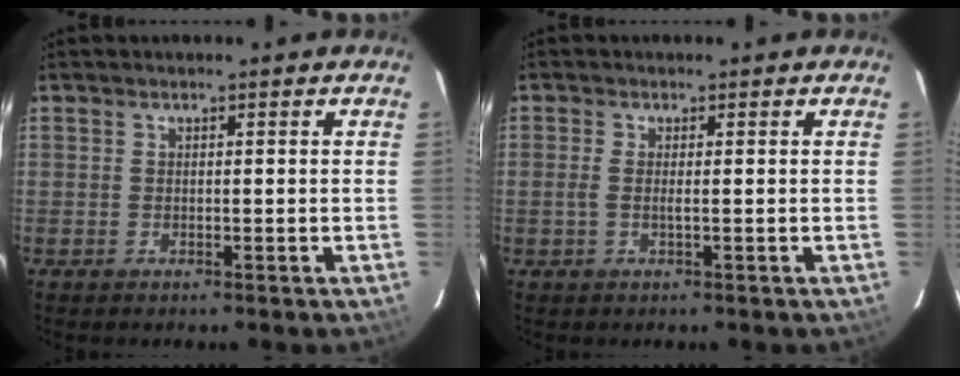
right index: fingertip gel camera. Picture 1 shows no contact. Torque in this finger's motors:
{"motor_torque": [0.03, 0.08, -0.02, 0.01]}